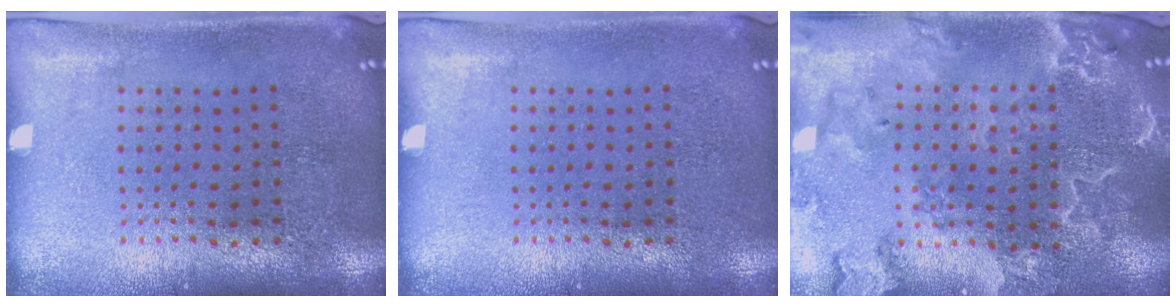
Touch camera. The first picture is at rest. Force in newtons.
{"total": 0.0}
{"total": 2.9, "press": 2.7, "slide": 1.1}